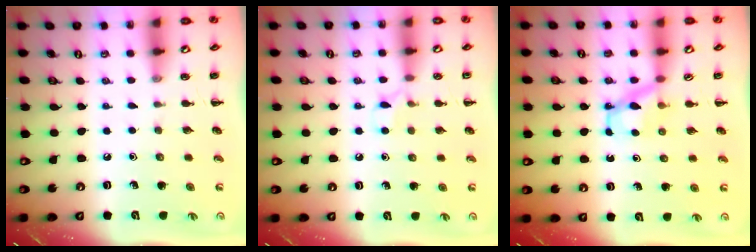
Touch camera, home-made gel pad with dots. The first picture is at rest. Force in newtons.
{"total": 5.0, "press": 4.7, "slide": 1.4}
{"total": 4.1, "press": 4.0, "slide": 0.8}